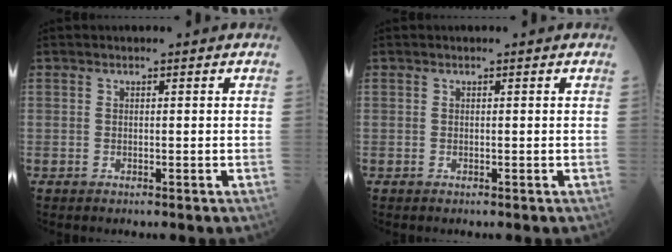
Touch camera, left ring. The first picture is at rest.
{"total": 0.0}